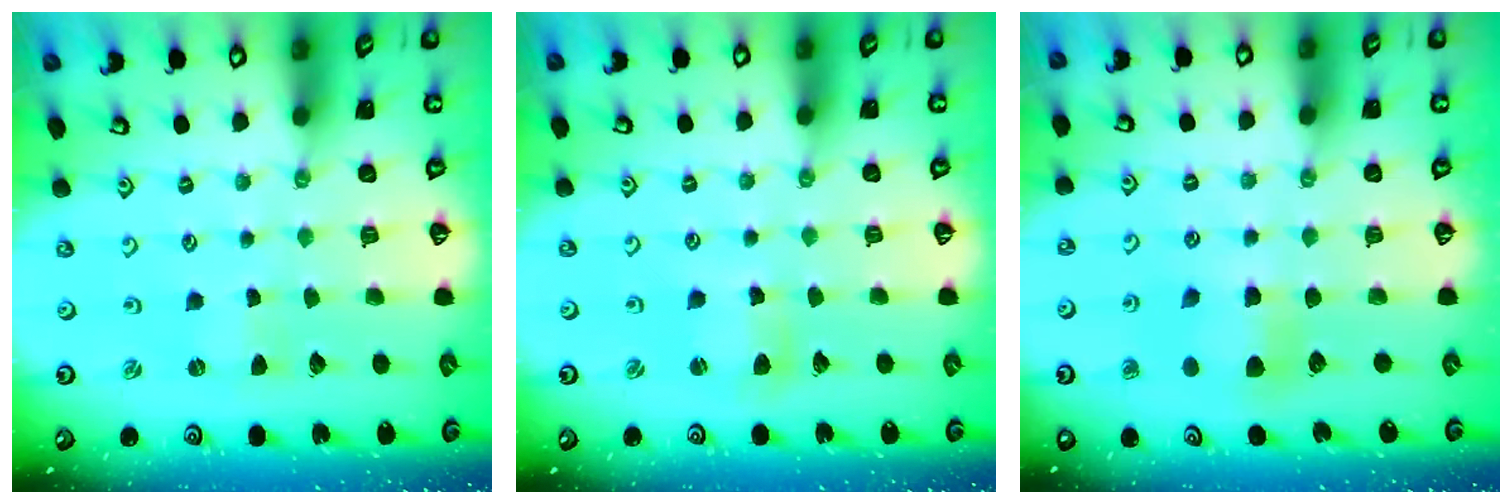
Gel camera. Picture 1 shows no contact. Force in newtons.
{"total": 4.2, "press": 4.2, "slide": 0.5}
{"total": 6.9, "press": 6.8, "slide": 0.6}